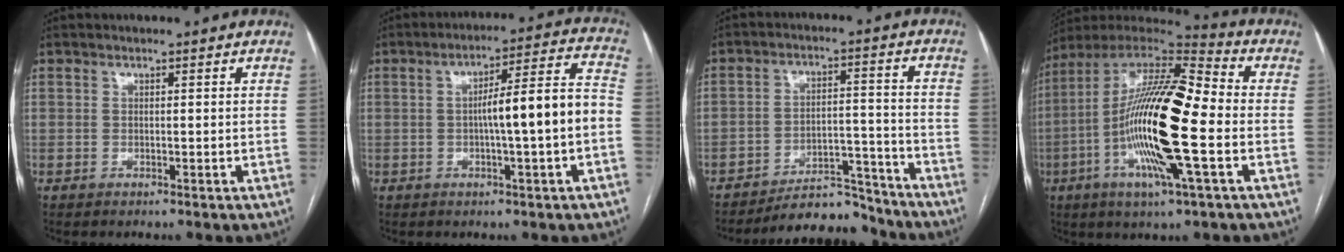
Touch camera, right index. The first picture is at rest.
{"total": 10.7, "force": [-1.7, 0.3, 10.5], "torque": [-0.157, 0.028, -0.026]}
{"total": 9.1, "force": [-8.7, 2.4, 0.9], "torque": [0.001, 0.042, -0.138]}
{"total": 21.7, "force": [-3.7, 2.7, 21.2], "torque": [-0.418, -0.008, -0.074]}